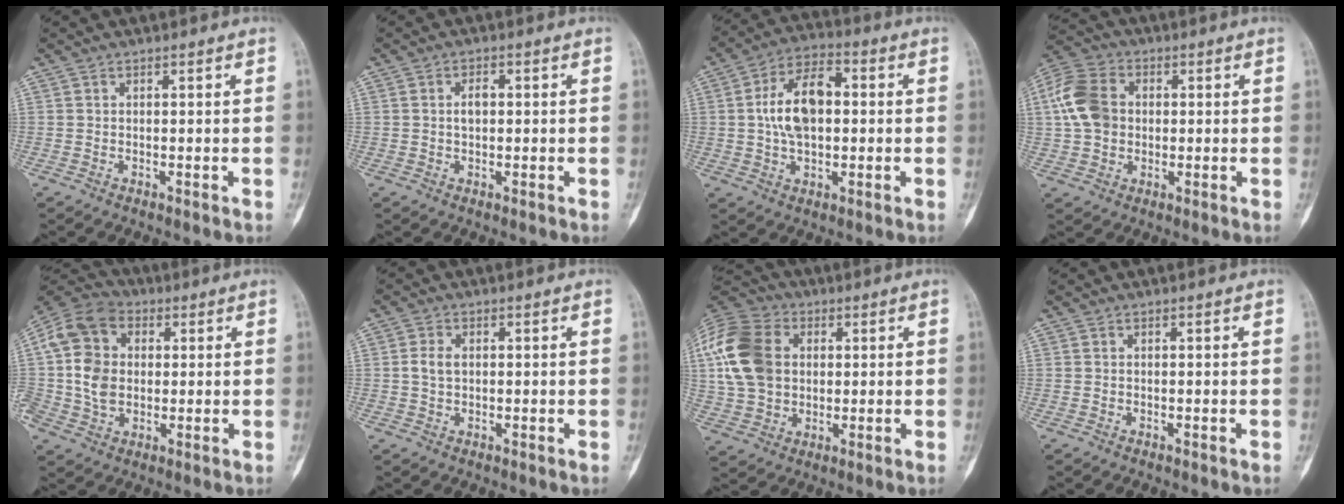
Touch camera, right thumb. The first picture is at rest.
{"total": 2.3, "force": [0.2, 1.4, 1.9], "torque": [-0.023, 0.001, 0.001]}
{"total": 12.0, "force": [0.8, 6.9, 9.8], "torque": [-0.161, 0.017, 0.008]}
{"total": 11.4, "force": [1.2, 8.7, 7.2], "torque": [-0.136, 0.018, 0.015]}
{"total": 14.3, "force": [1.5, 11.0, 9.0], "torque": [-0.161, 0.017, 0.021]}
{"total": 2.9, "force": [0.3, 2.0, 2.1], "torque": [-0.041, 0.006, 0.004]}
{"total": 18.8, "force": [3.3, 14.0, 12.0], "torque": [-0.250, 0.017, 0.060]}
{"total": 0.0}